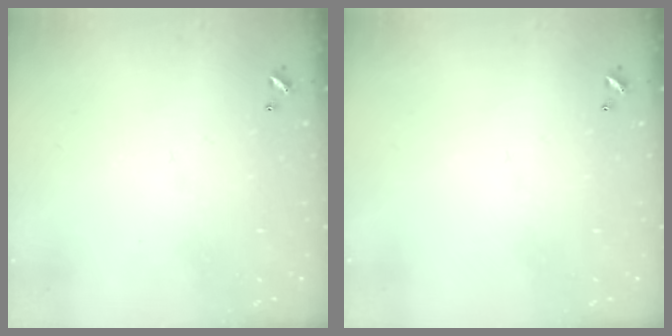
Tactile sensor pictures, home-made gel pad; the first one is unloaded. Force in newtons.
{"total": 0.0}